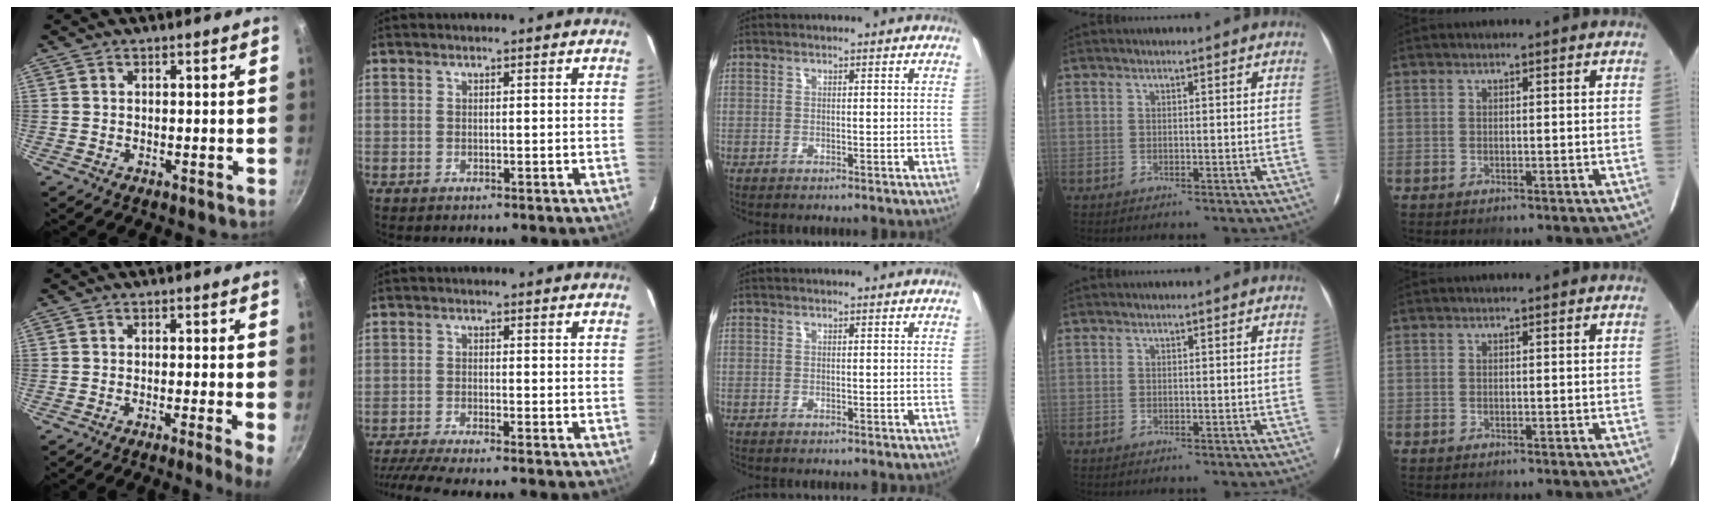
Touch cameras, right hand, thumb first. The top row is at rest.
{"thumb": {"total": 4.2, "force": [-1.2, 0.0, 4.0], "torque": [-0.065, -0.003, -0.021]}, "index": {"total": 7.2, "force": [-6.5, -1.0, 3.0], "torque": [-0.078, -0.021, -0.114]}}